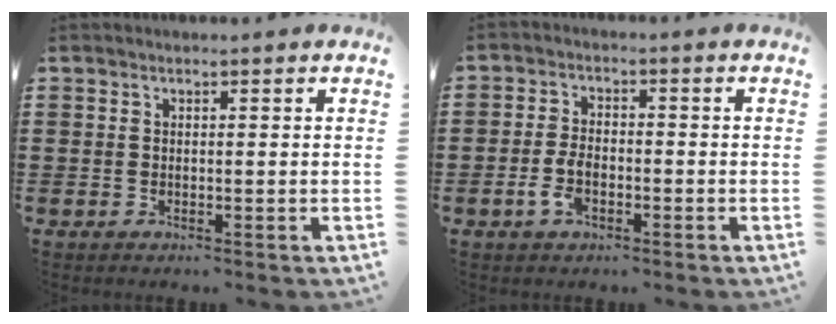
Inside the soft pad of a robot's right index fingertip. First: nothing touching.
{"total": 4.0, "force": [-1.6, 2.1, 3.0], "torque": [-0.075, -0.005, -0.034]}